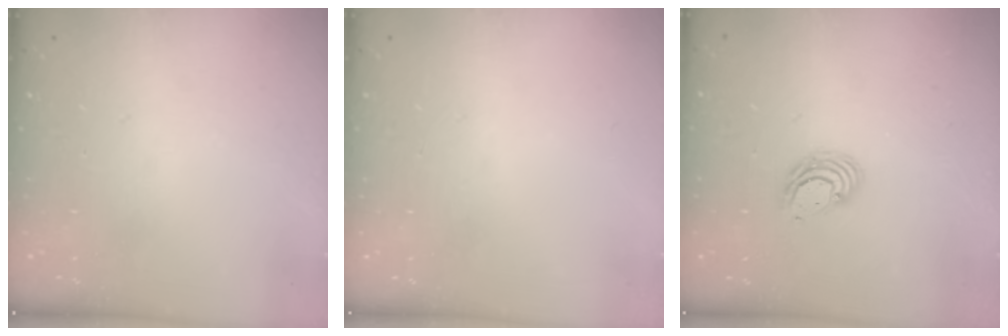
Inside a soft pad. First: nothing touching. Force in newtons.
{"total": 0.0}
{"total": 5.6, "press": 5.6, "slide": 0.3}